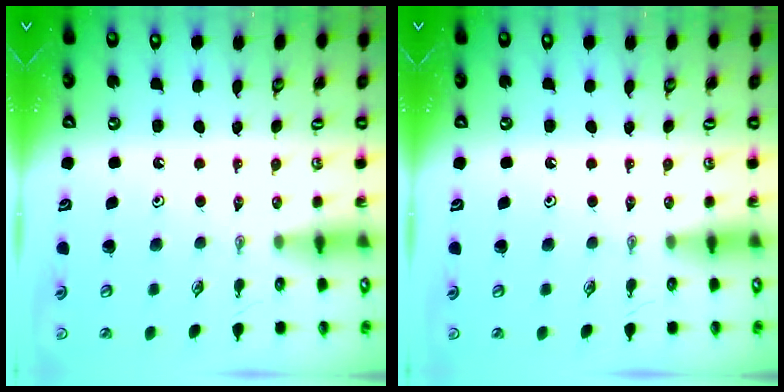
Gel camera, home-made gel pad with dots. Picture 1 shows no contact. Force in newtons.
{"total": 0.0}